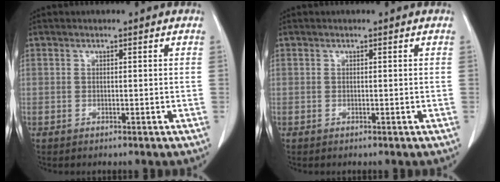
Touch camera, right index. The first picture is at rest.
{"total": 0.0}